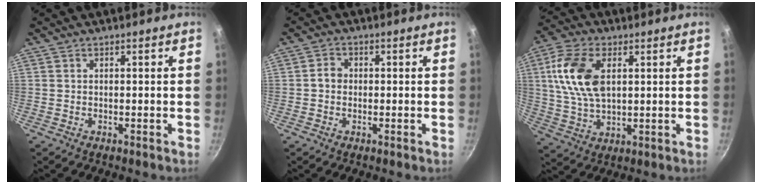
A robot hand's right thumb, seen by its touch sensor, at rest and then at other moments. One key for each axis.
{"total": 2.5, "fx": -0.2, "fy": 2.1, "fz": 1.2, "tx": -0.011, "ty": 0.010, "tz": -0.006}
{"total": 13.1, "fx": 3.1, "fy": 7.5, "fz": 10.2, "tx": -0.191, "ty": -0.001, "tz": 0.058}